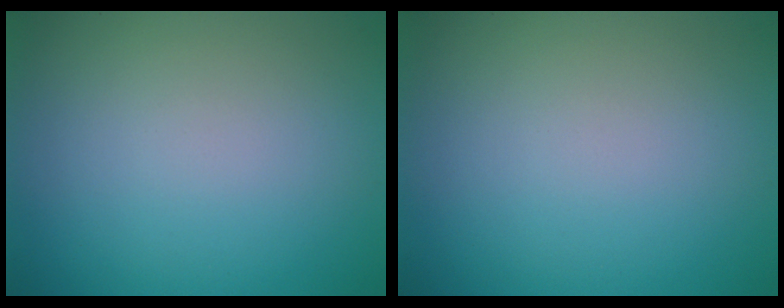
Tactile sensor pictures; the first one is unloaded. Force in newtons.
{"total": 0.0}